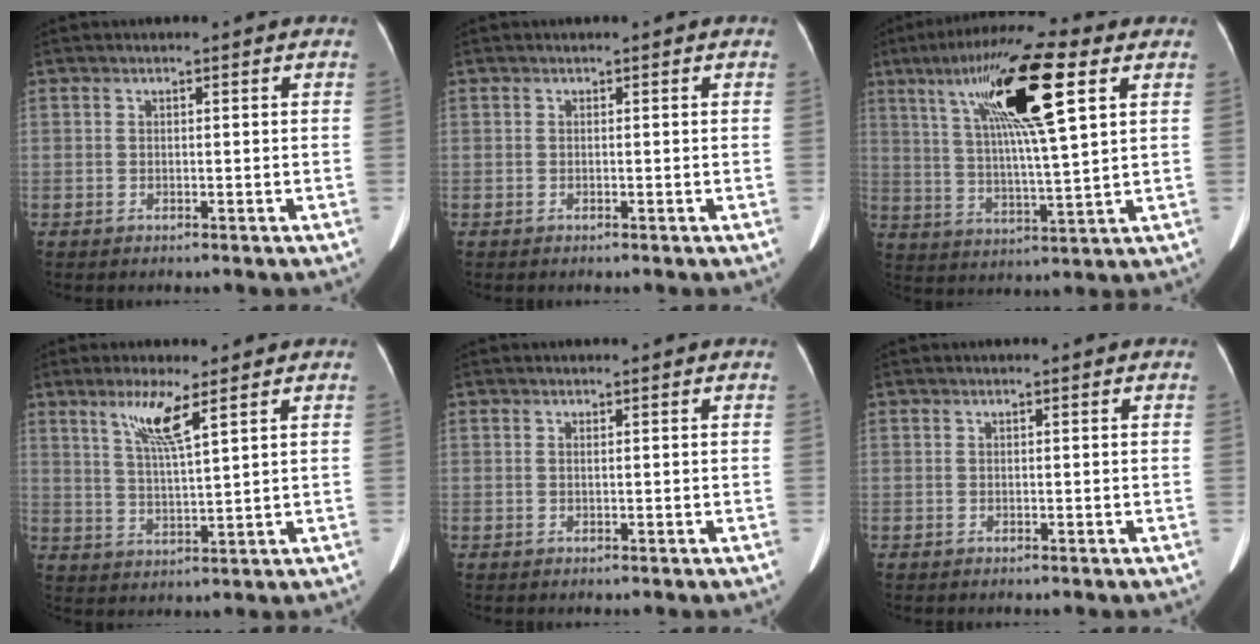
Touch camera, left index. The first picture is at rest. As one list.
[{"total": 0.0}, {"total": 17.2, "force": [7.2, 1.4, 15.6], "torque": [-0.282, 0.022, 0.122]}, {"total": 6.3, "force": [3.7, 0.0, 5.2], "torque": [-0.106, -0.004, 0.073]}, {"total": 0.0}, {"total": 0.0}]